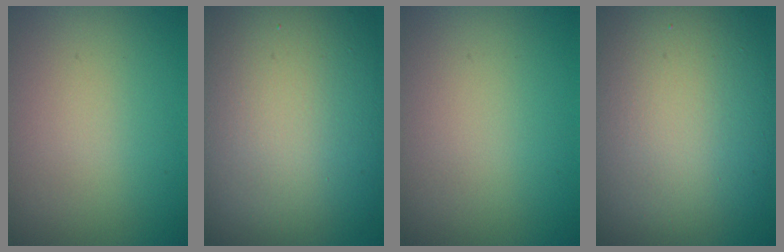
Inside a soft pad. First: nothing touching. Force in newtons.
{"total": 17.0, "press": 17.0, "slide": 1.0}
{"total": 0.0}
{"total": 14.0, "press": 14.0, "slide": 0.7}